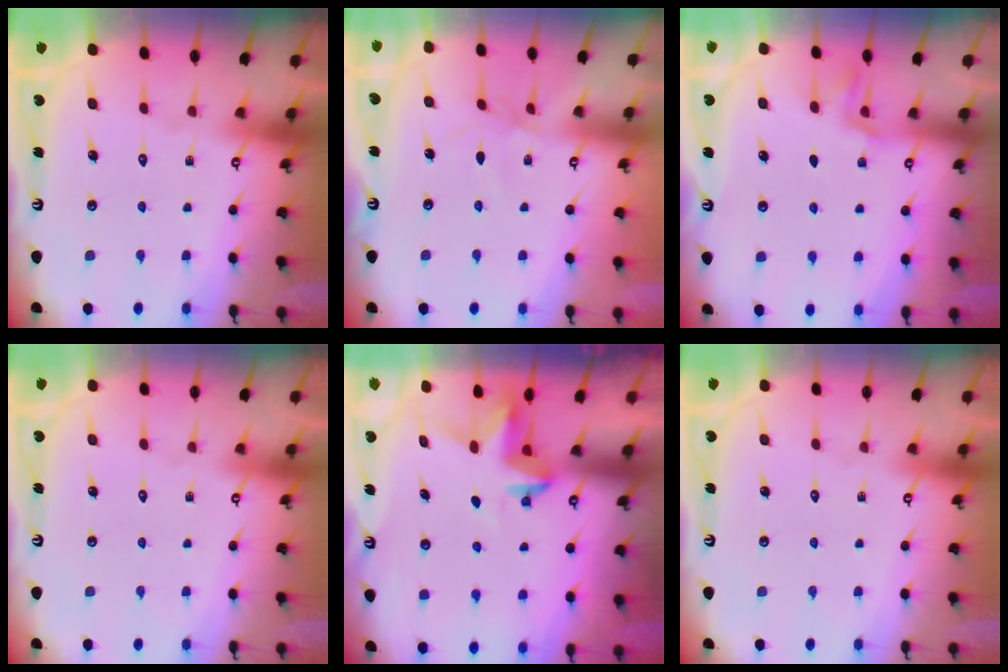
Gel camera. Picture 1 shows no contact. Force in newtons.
{"total": 2.2, "press": 2.1, "slide": 0.5}
{"total": 1.6, "press": 1.5, "slide": 0.6}
{"total": 0.0}
{"total": 3.7, "press": 3.6, "slide": 0.3}
{"total": 0.0}